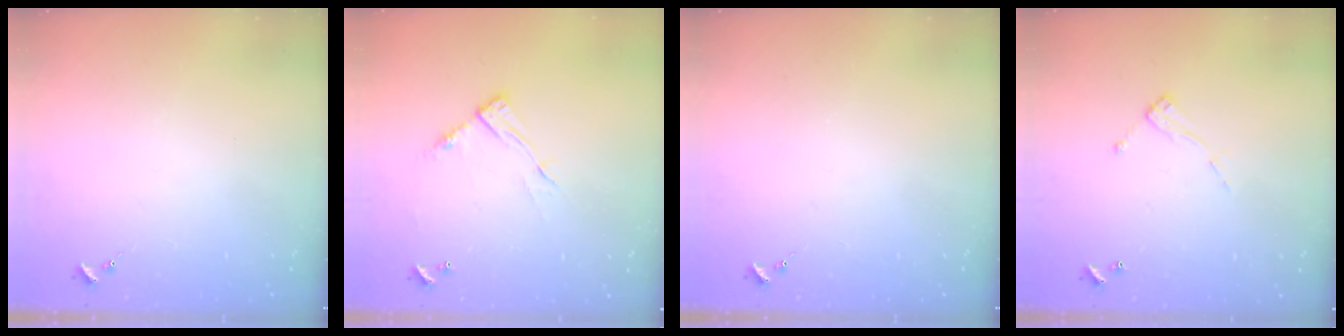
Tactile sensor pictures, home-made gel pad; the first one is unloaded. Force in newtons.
{"total": 10.0, "press": 10.0, "slide": 0.5}
{"total": 0.0}
{"total": 6.9, "press": 6.9, "slide": 0.4}